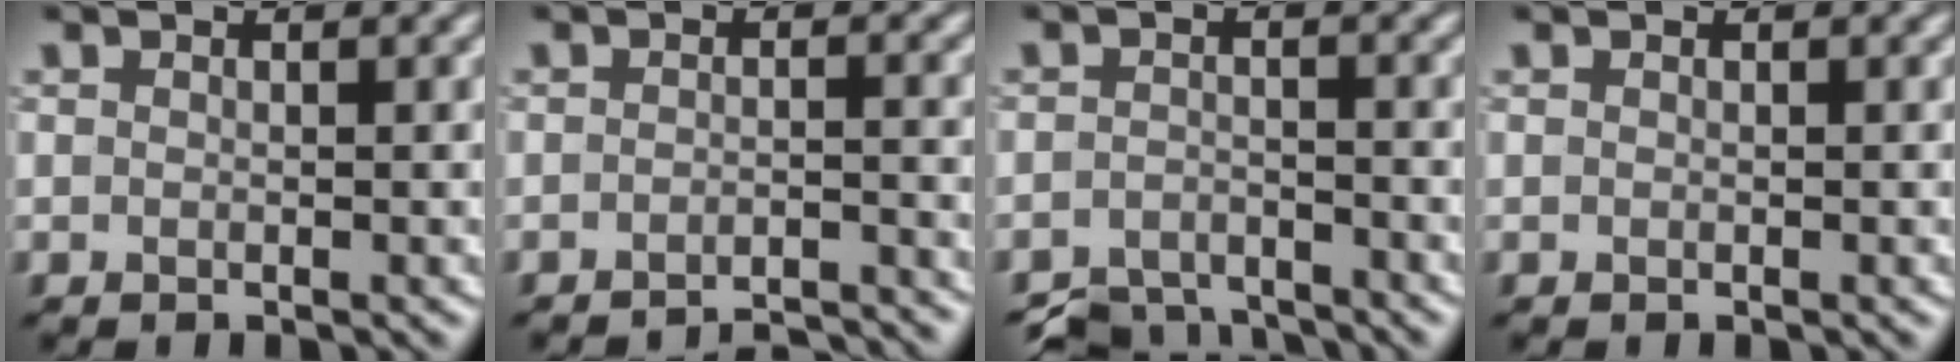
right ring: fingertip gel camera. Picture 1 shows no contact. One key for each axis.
{"total": 4.4, "fx": -4.3, "fy": 0.2, "fz": 1.1, "tx": -0.018, "ty": 0.006, "tz": -0.060}
{"total": 5.0, "fx": -4.7, "fy": 1.2, "fz": 1.0, "tx": -0.020, "ty": -0.009, "tz": -0.088}
{"total": 0.0}